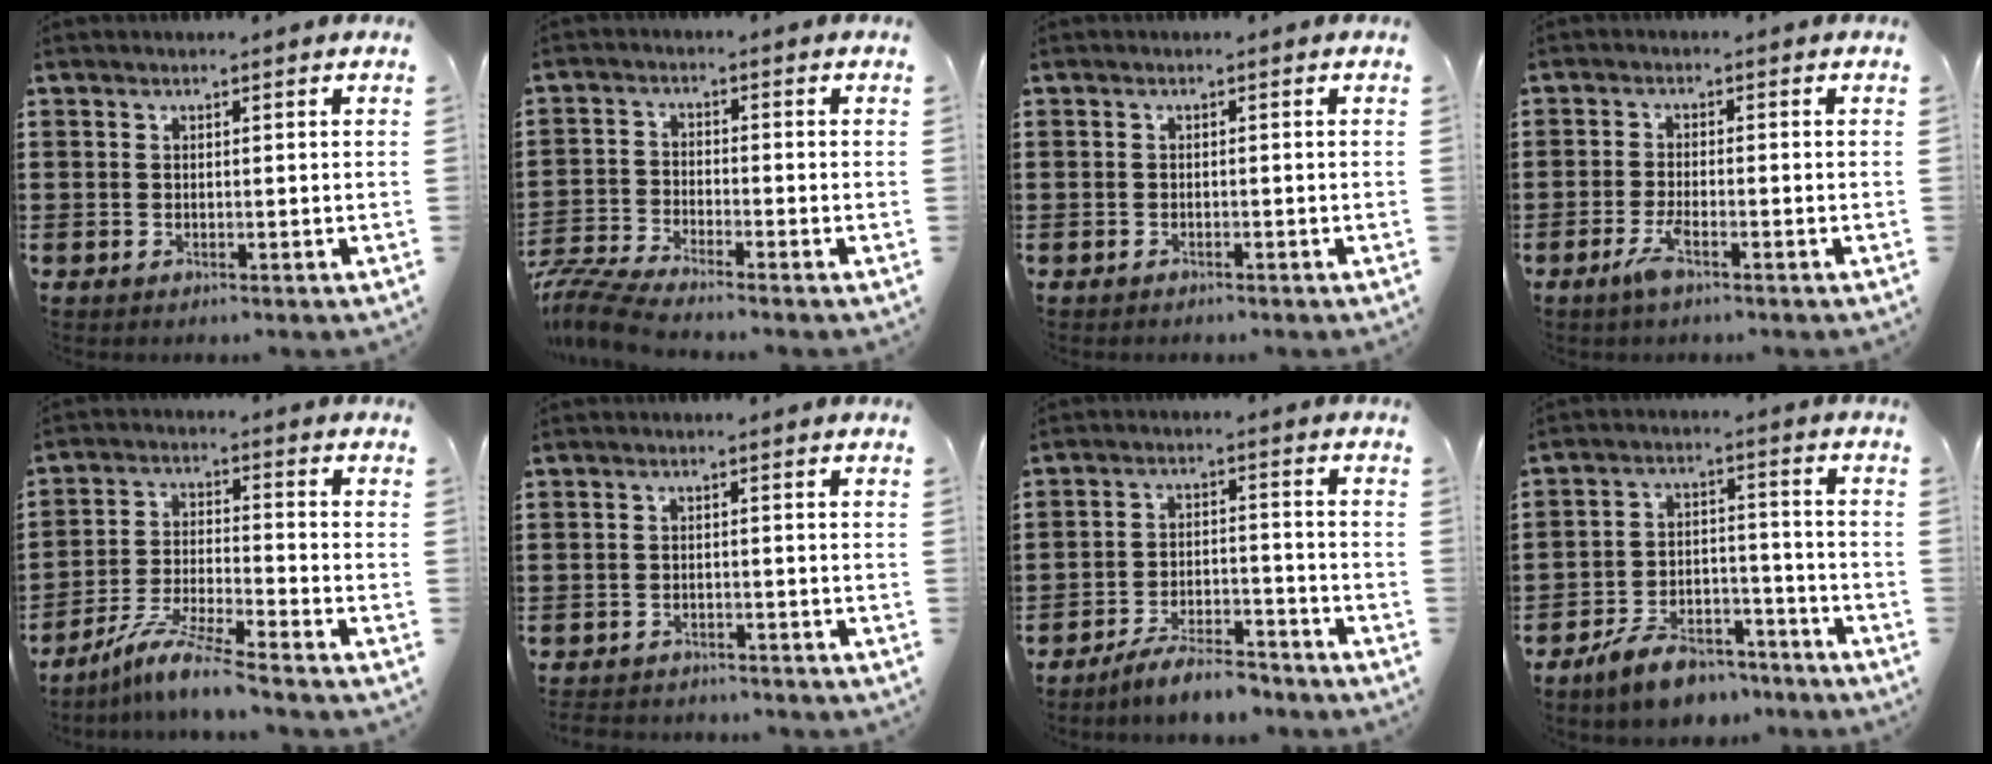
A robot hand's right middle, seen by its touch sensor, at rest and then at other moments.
{"total": 5.6, "force": [-5.2, 0.1, 2.1], "torque": [-0.068, -0.019, -0.108]}
{"total": 0.6, "force": [-0.6, 0.1, 0.1], "torque": [-0.003, -0.001, -0.013]}
{"total": 2.6, "force": [-1.6, 0.5, 2.0], "torque": [-0.049, -0.005, -0.033]}
{"total": 7.7, "force": [-6.6, -0.3, 4.0], "torque": [-0.089, -0.014, -0.129]}
{"total": 2.0, "force": [-2.0, 0.2, -0.1], "torque": [-0.007, -0.003, -0.043]}
{"total": 5.6, "force": [-5.1, 0.5, 2.2], "torque": [-0.050, -0.004, -0.100]}
{"total": 7.6, "force": [-6.7, 2.5, 2.7], "torque": [-0.048, 0.022, -0.126]}